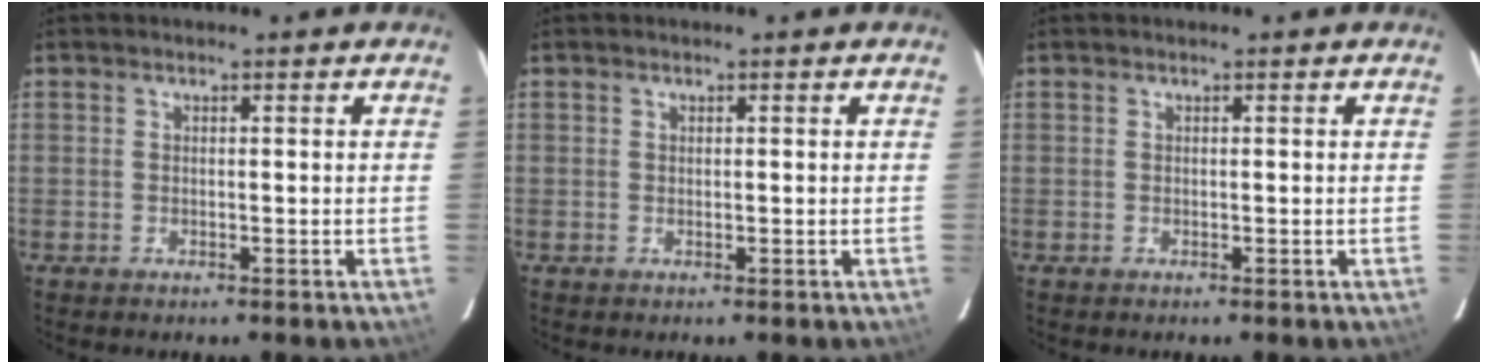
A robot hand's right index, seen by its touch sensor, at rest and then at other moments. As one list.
[{"total": 0.0}, {"total": 0.0}]